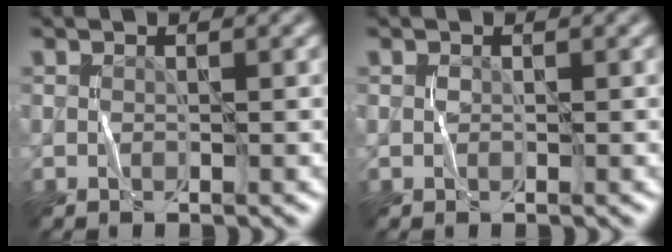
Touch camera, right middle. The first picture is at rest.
{"total": 0.0}